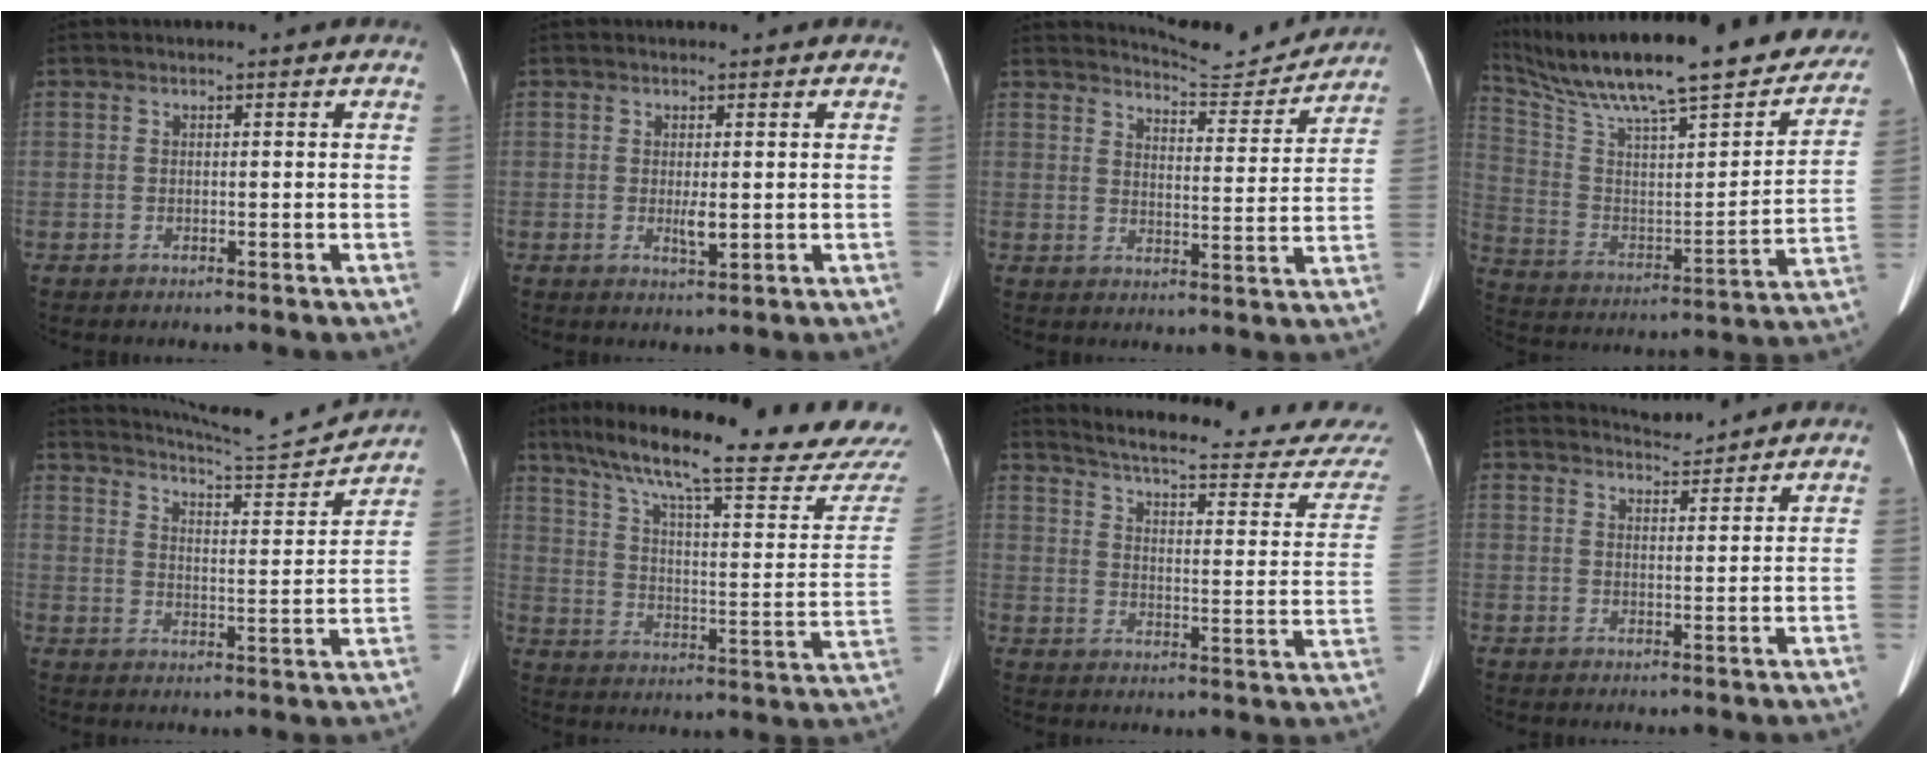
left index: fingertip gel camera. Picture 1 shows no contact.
{"total": 2.0, "force": [0.1, 0.4, 1.9], "torque": [-0.037, -0.006, 0.005]}
{"total": 9.3, "force": [9.3, 0.3, 0.2], "torque": [-0.007, -0.015, 0.124]}
{"total": 34.0, "force": [27.8, 6.3, 18.6], "torque": [-0.319, -0.027, 0.396]}
{"total": 13.7, "force": [13.4, -1.3, 2.6], "torque": [-0.051, -0.032, 0.195]}
{"total": 28.2, "force": [23.9, 1.0, 15.0], "torque": [-0.241, -0.055, 0.327]}
{"total": 24.3, "force": [22.9, 1.5, 7.9], "torque": [-0.116, -0.095, 0.278]}
{"total": 3.1, "force": [3.1, -0.1, -0.3], "torque": [-0.007, -0.002, 0.053]}